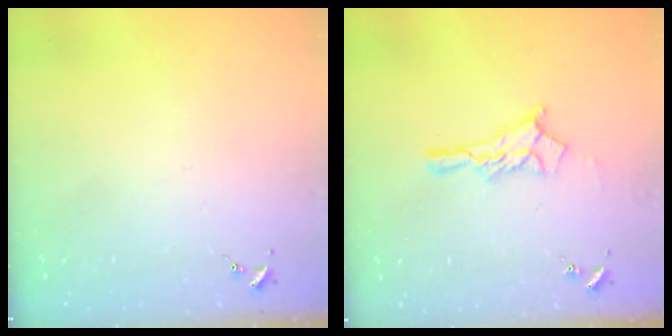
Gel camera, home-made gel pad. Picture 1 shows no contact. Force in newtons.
{"total": 11.9, "press": 11.9, "slide": 0.9}